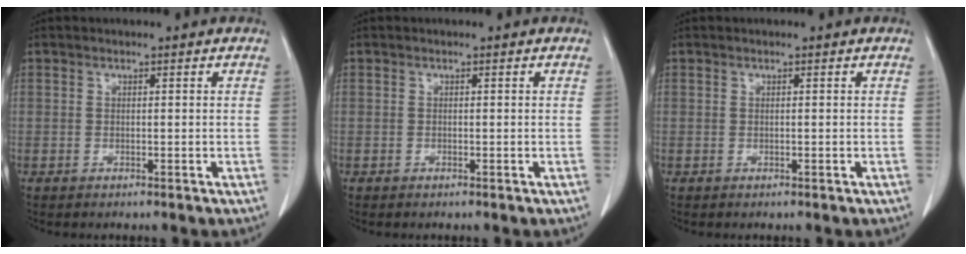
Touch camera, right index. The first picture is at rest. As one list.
[{"total": 0.0}, {"total": 0.0}]